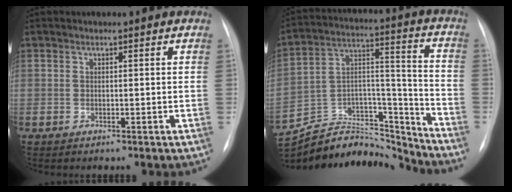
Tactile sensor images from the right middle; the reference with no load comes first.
{"total": 22.2, "force": [-21.2, 5.5, 3.8], "torque": [-0.104, 0.045, -0.341]}